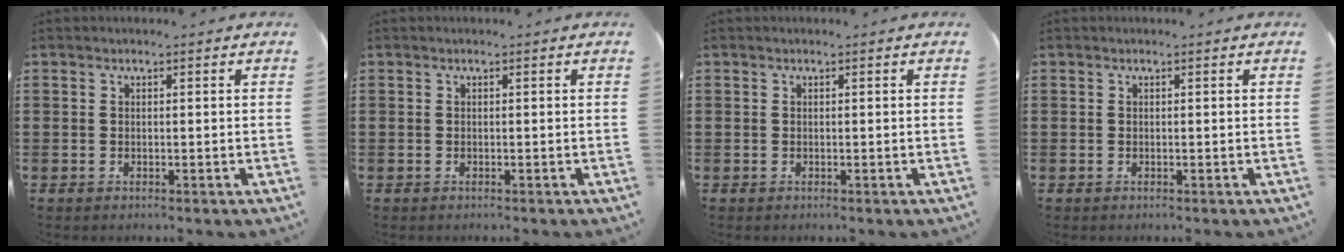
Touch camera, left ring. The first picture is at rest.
{"total": 0.0}
{"total": 0.0}
{"total": 0.0}